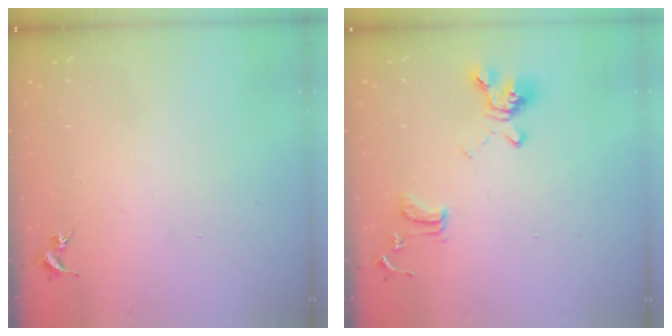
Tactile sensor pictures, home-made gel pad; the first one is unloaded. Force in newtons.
{"total": 14.3, "press": 14.2, "slide": 1.5}